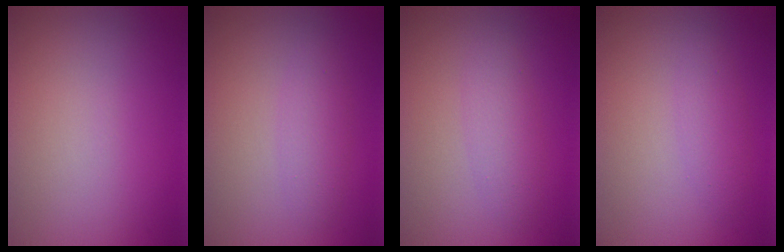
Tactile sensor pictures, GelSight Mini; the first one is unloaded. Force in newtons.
{"total": 1.8, "press": 1.8, "slide": 0.0}
{"total": 2.2, "press": 2.2, "slide": 0.1}
{"total": 1.6, "press": 1.6, "slide": 0.0}